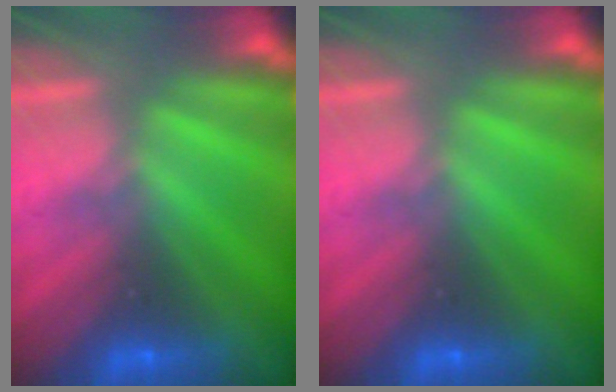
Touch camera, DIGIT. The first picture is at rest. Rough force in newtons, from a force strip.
{"total": 0.0}